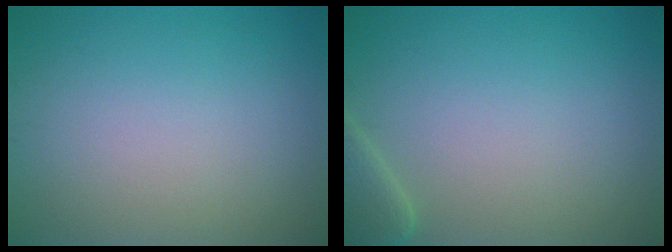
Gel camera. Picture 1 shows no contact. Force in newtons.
{"total": 2.4, "press": 2.3, "slide": 0.4}